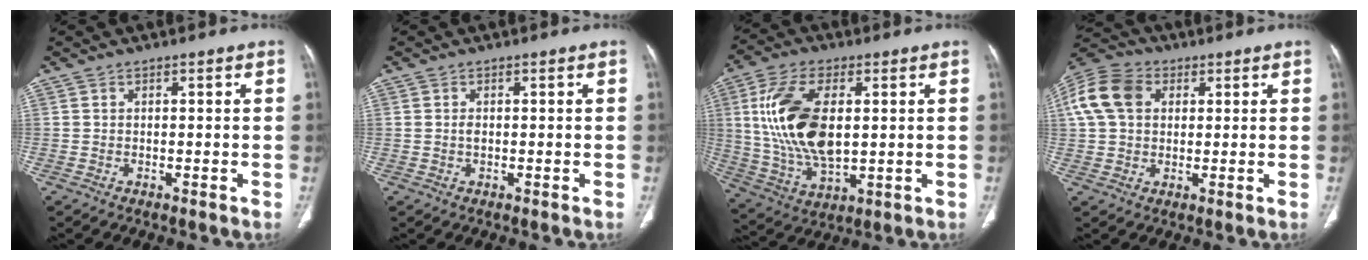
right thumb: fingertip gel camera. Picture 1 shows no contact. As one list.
[{"total": 1.0, "force": [0.0, 0.6, 0.8], "torque": [-0.015, 0.000, 0.002]}, {"total": 17.8, "force": [2.6, 9.2, 15.0], "torque": [-0.298, -0.008, 0.057]}, {"total": 13.5, "force": [3.7, 10.0, 8.3], "torque": [-0.176, 0.023, 0.062]}]